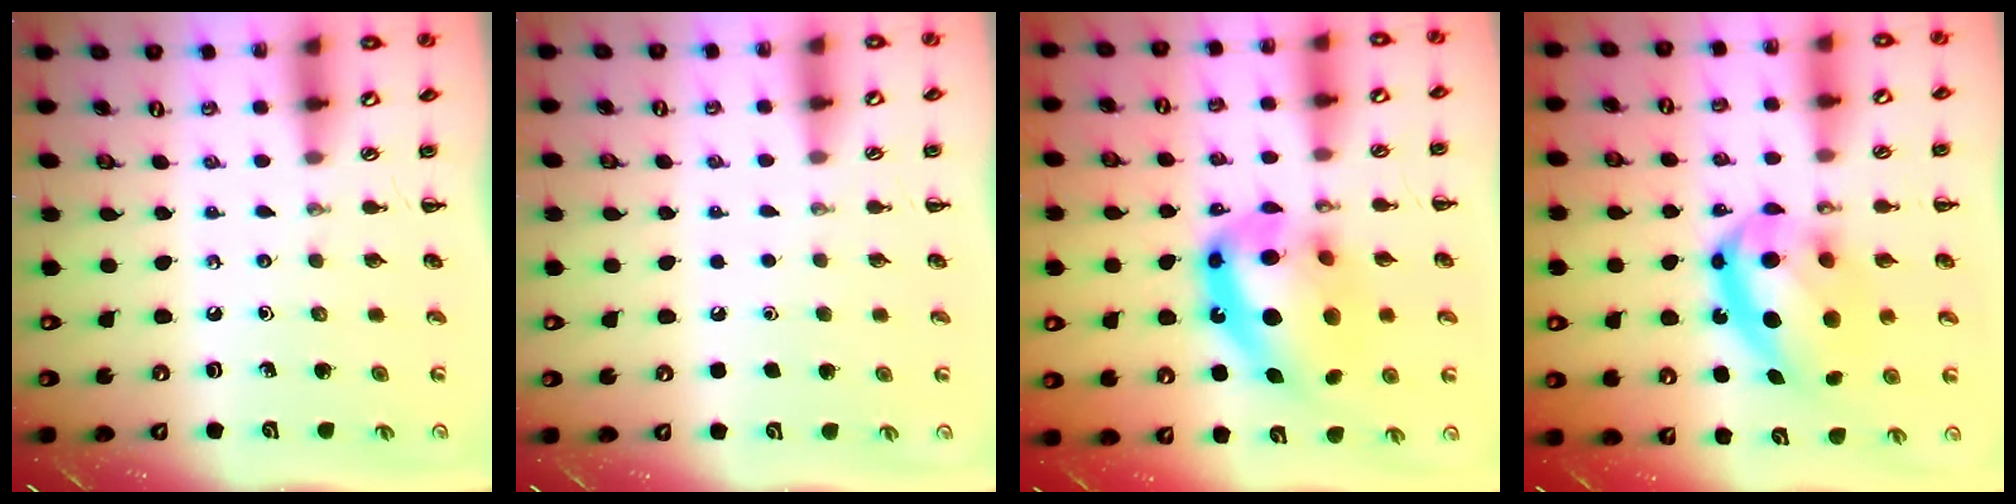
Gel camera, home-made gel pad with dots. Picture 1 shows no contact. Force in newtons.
{"total": 1.7, "press": 1.7, "slide": 0.1}
{"total": 20.0, "press": 19.5, "slide": 4.5}
{"total": 16.6, "press": 16.2, "slide": 3.9}